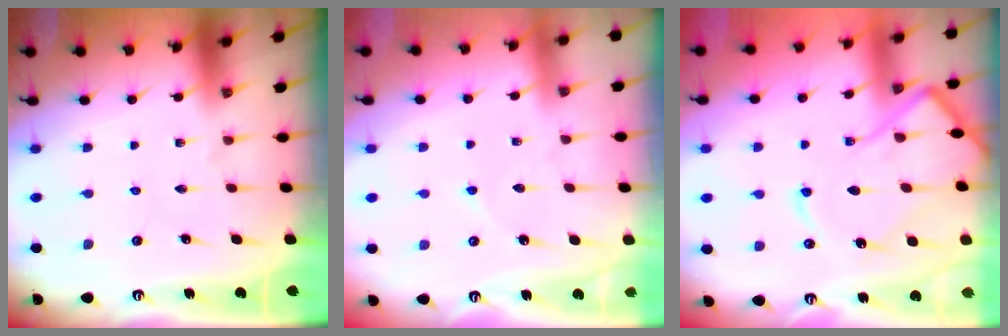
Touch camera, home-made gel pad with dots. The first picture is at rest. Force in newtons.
{"total": 2.9, "press": 2.9, "slide": 0.4}
{"total": 12.9, "press": 12.8, "slide": 1.3}